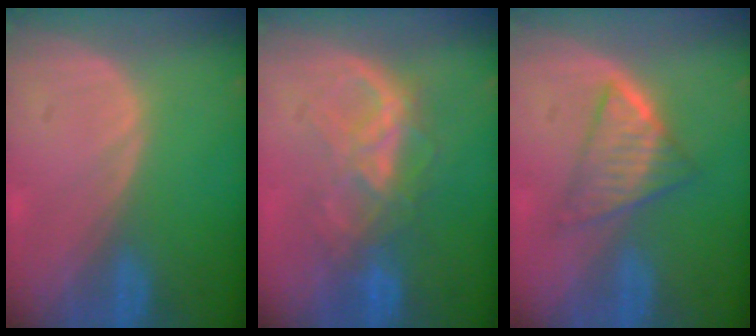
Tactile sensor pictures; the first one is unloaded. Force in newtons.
{"total": 6.5, "press": 6.5, "slide": 0.3}
{"total": 5.6, "press": 5.5, "slide": 1.4}